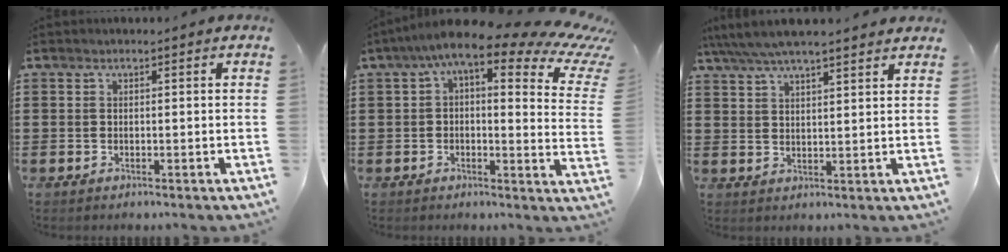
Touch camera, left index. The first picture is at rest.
{"total": 10.5, "force": [6.0, 2.7, 8.2], "torque": [-0.149, -0.032, 0.097]}
{"total": 4.8, "force": [4.4, 0.5, 2.1], "torque": [-0.054, -0.012, 0.076]}